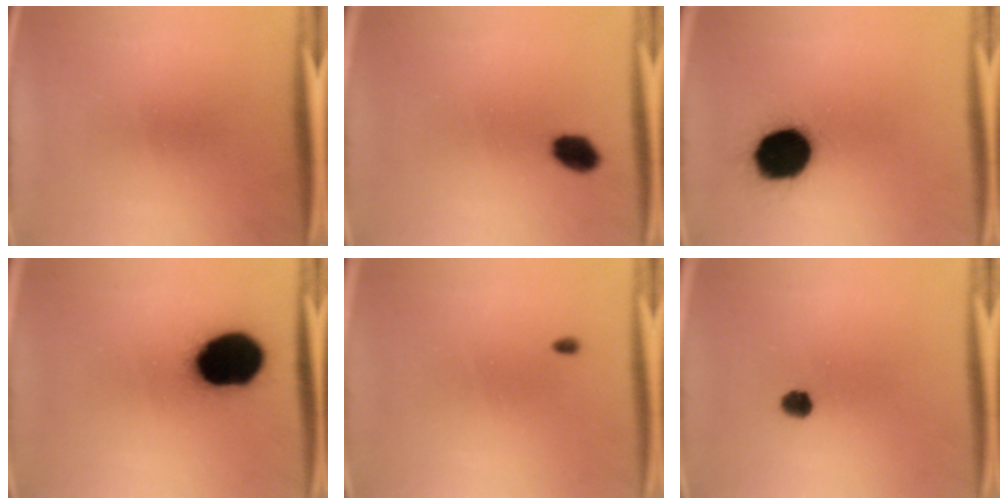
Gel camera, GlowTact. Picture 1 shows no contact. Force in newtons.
{"total": 4.4}
{"total": 18.0}
{"total": 20.4}
{"total": 0.7}
{"total": 2.7}